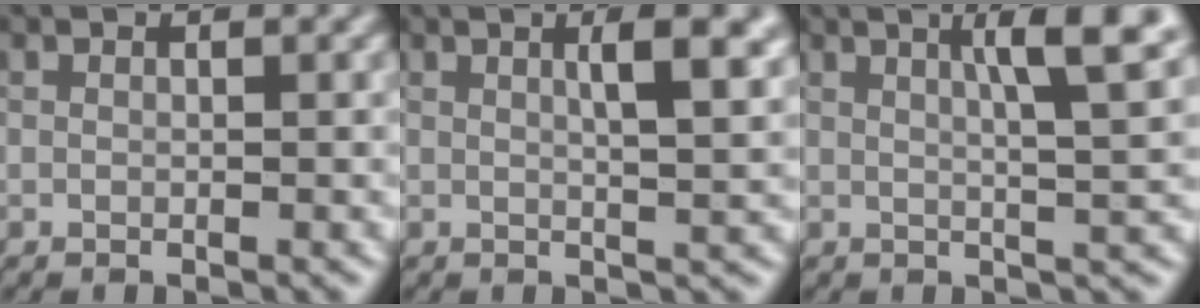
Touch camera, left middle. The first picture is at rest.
{"total": 5.1, "force": [1.7, 1.5, 4.6], "torque": [-0.044, 0.012, 0.017]}
{"total": 6.2, "force": [2.4, 1.2, 5.6], "torque": [-0.066, 0.009, 0.035]}